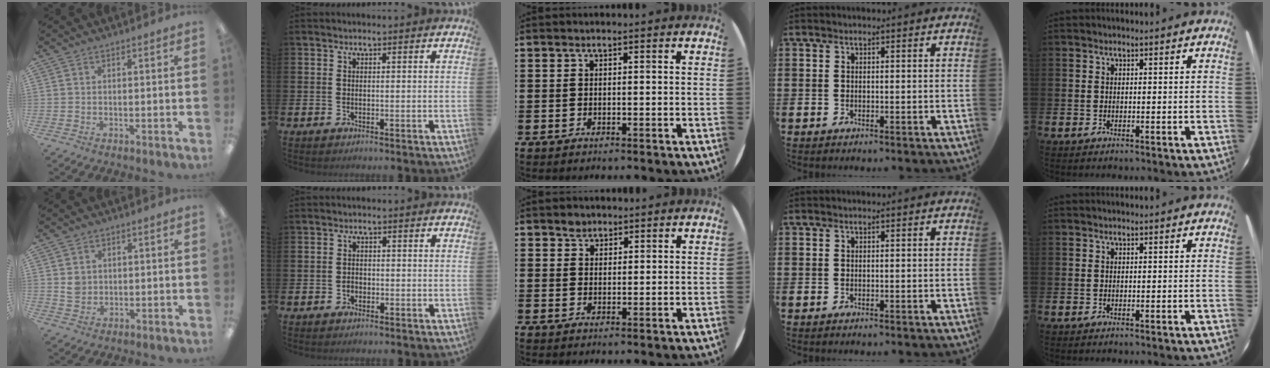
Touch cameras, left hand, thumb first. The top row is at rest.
{"thumb": {"total": 3.3, "force": [0.7, 3.0, 1.2], "torque": [-0.011, -0.002, 0.010]}, "index": {"total": 1.0, "force": [-0.4, 0.9, 0.3], "torque": [-0.005, 0.004, -0.010]}, "middle": {"total": 1.7, "force": [1.5, 0.9, 0.1], "torque": [0.004, -0.002, 0.028]}}